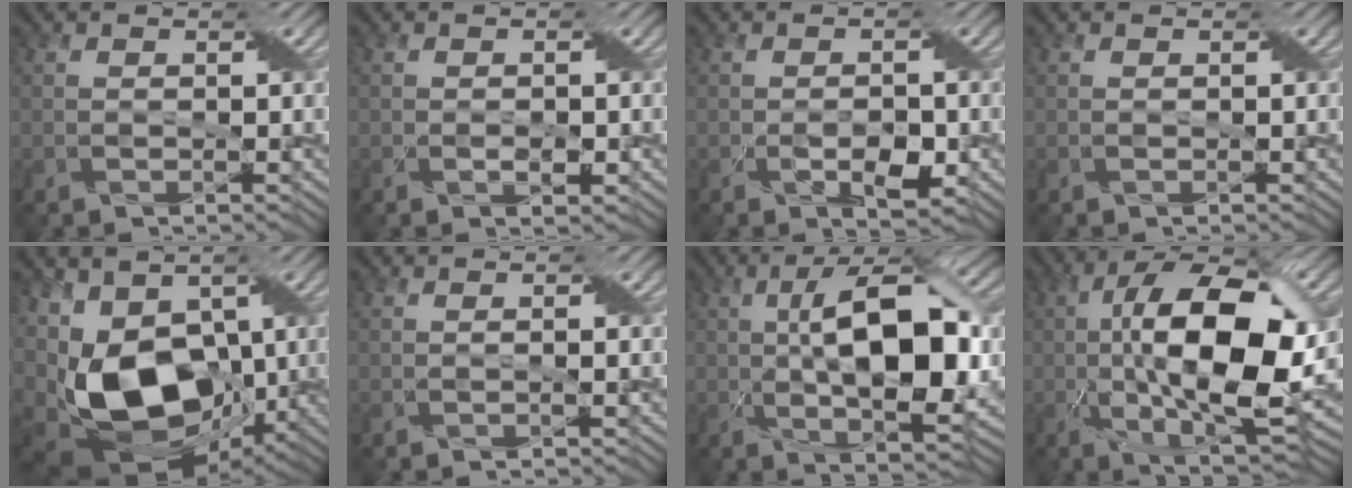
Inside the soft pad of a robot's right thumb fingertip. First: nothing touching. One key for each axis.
{"total": 1.1, "fx": -0.3, "fy": 0.6, "fz": 0.9, "tx": -0.013, "ty": -0.003, "tz": -0.003}
{"total": 3.0, "fx": -1.0, "fy": 1.6, "fz": 2.4, "tx": -0.040, "ty": -0.009, "tz": -0.012}
{"total": 0.0}
{"total": 16.1, "fx": -3.2, "fy": 10.0, "fz": 12.2, "tx": -0.251, "ty": -0.019, "tz": -0.054}
{"total": 0.6, "fx": -0.1, "fy": -0.1, "fz": 0.6, "tx": -0.012, "ty": 0.004, "tz": -0.002}
{"total": 13.6, "fx": 0.4, "fy": 5.2, "fz": 12.6, "tx": -0.200, "ty": 0.011, "tz": 0.005}
{"total": 16.0, "fx": -0.6, "fy": 6.7, "fz": 14.5, "tx": -0.245, "ty": 0.011, "tz": -0.014}